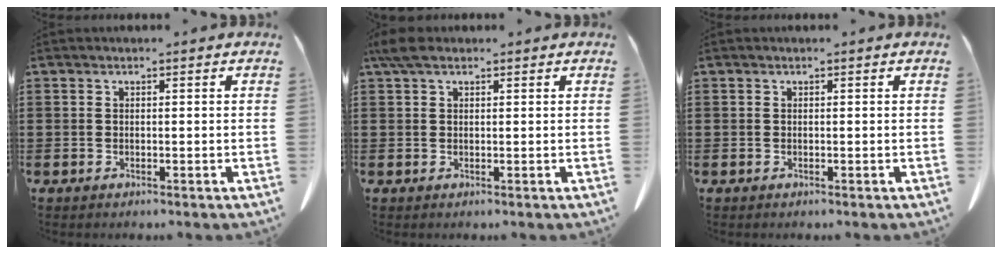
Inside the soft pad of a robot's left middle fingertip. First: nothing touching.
{"total": 2.7, "force": [1.6, 1.3, 1.8], "torque": [-0.043, 0.006, 0.029]}
{"total": 0.0}